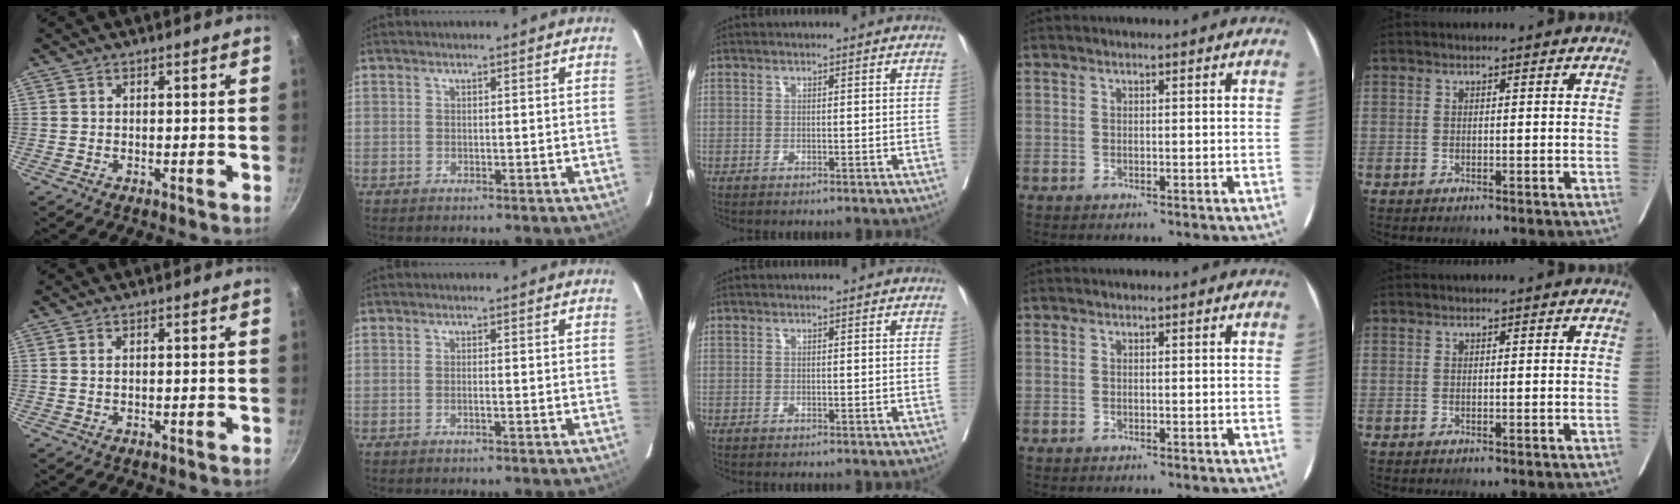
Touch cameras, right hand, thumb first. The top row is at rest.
{"thumb": {"total": 0.6, "force": [0.2, 0.3, 0.5], "torque": [-0.013, 0.003, 0.005]}, "index": {"total": 0.7, "force": [-0.2, -0.1, 0.6], "torque": [-0.012, 0.001, -0.004]}}